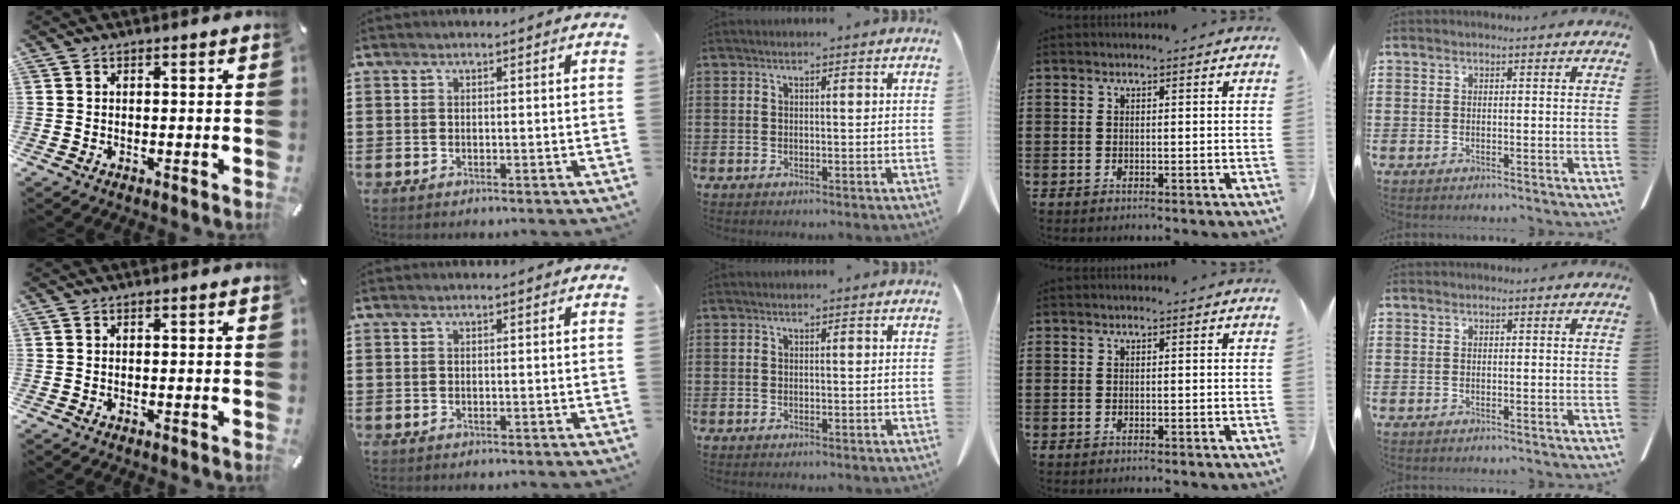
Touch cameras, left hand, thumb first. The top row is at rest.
{}